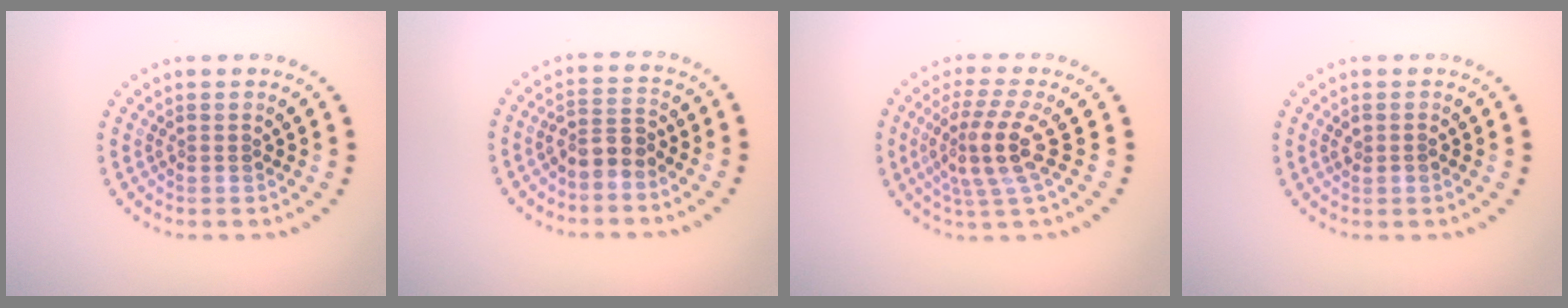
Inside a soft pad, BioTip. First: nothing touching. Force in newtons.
{"total": 2.4, "press": 2.1, "slide": 1.2}
{"total": 3.9, "press": 3.0, "slide": 2.5}
{"total": 0.8, "press": 0.7, "slide": 0.2}